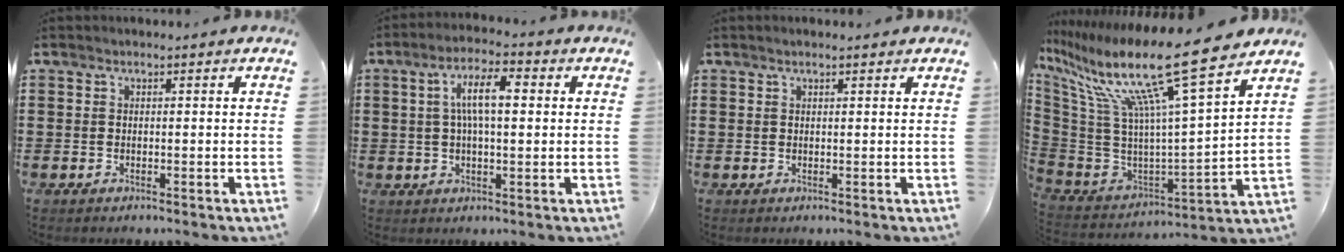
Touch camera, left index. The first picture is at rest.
{"total": 7.3, "force": [1.3, 2.5, 6.7], "torque": [-0.139, 0.012, 0.016]}
{"total": 0.6, "force": [0.5, 0.1, 0.4], "torque": [-0.009, 0.001, 0.008]}
{"total": 16.8, "force": [11.5, 1.0, 12.2], "torque": [-0.266, -0.080, 0.174]}